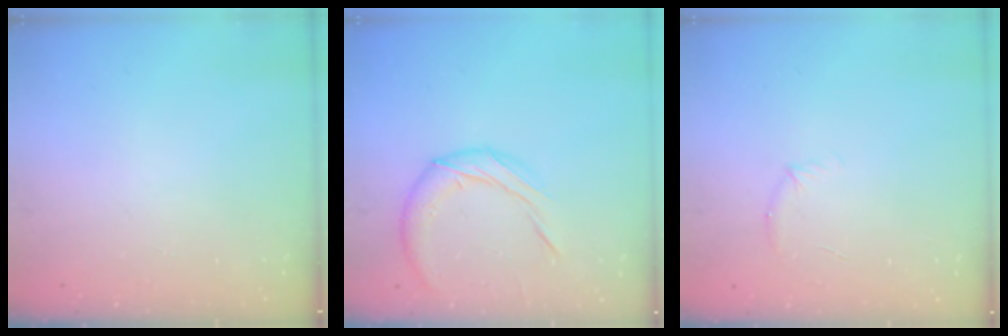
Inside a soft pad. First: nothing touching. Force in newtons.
{"total": 9.4, "press": 9.3, "slide": 1.3}
{"total": 6.2, "press": 6.1, "slide": 1.3}